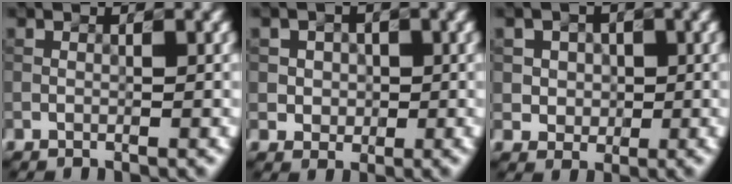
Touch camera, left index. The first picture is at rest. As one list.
[{"total": 2.6, "force": [0.6, 2.4, 1.0], "torque": [-0.002, 0.002, 0.002]}, {"total": 3.3, "force": [0.9, 2.9, 1.2], "torque": [-0.009, 0.004, 0.011]}]